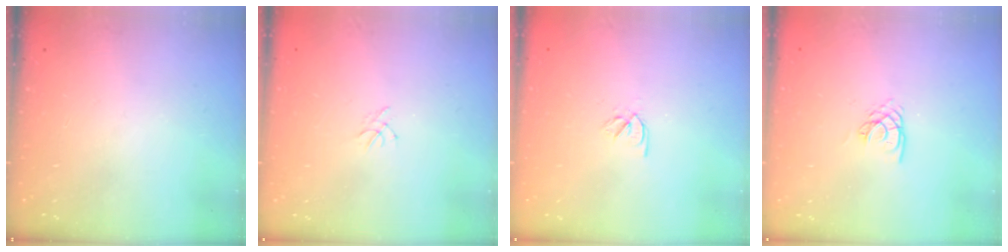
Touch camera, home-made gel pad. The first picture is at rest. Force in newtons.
{"total": 0.5, "press": 0.4, "slide": 0.3}
{"total": 2.4, "press": 2.3, "slide": 0.7}
{"total": 2.2, "press": 2.2, "slide": 0.2}